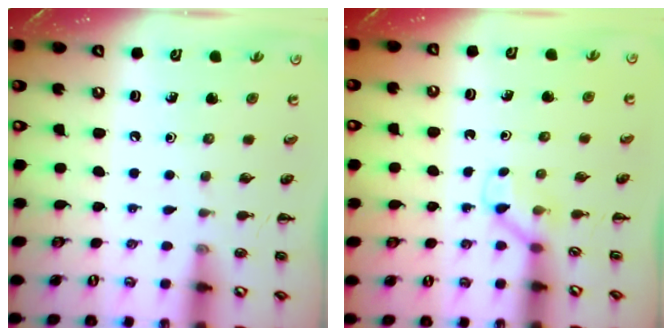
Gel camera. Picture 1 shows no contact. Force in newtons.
{"total": 3.0, "press": 2.8, "slide": 1.1}